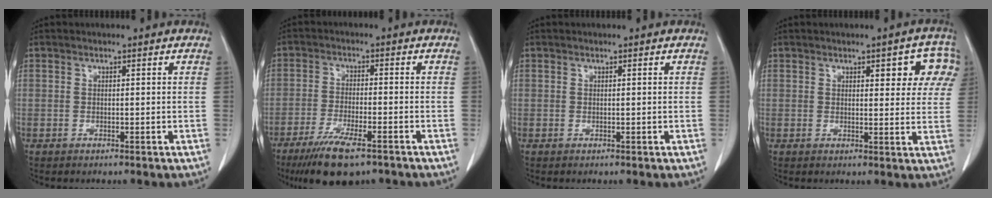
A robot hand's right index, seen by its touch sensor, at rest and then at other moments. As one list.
[{"total": 10.0, "force": [-7.0, 2.0, 6.8], "torque": [-0.118, -0.021, -0.112]}, {"total": 0.0}, {"total": 7.0, "force": [3.3, 2.7, 5.6], "torque": [-0.050, 0.010, 0.032]}]